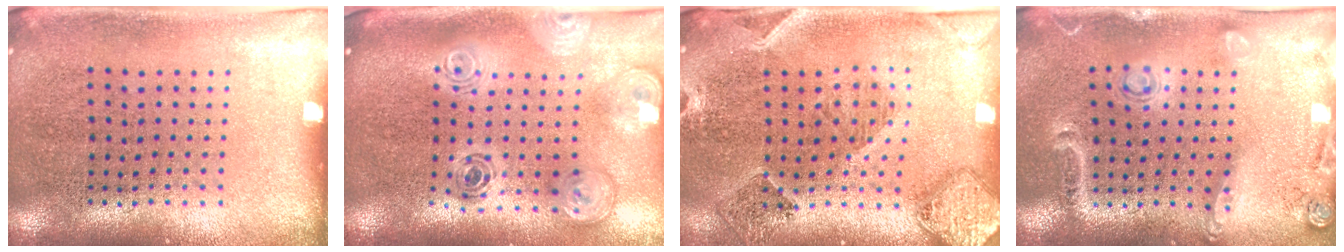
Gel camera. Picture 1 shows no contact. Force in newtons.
{"total": 2.0, "press": 1.7, "slide": 1.0}
{"total": 1.6, "press": 1.6, "slide": 0.3}
{"total": 1.5, "press": 1.3, "slide": 0.8}